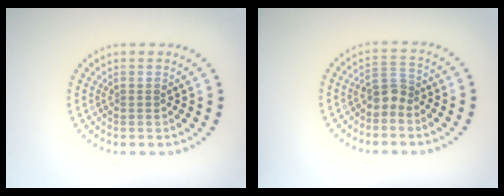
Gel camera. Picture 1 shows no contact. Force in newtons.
{"total": 2.2, "press": 1.7, "slide": 1.4}